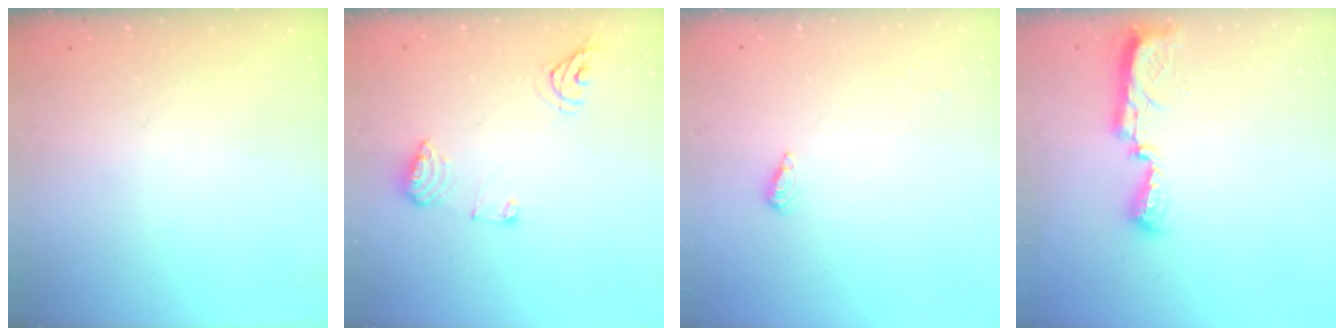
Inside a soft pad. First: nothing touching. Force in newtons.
{"total": 8.6, "press": 8.5, "slide": 0.1}
{"total": 2.2, "press": 2.2, "slide": 0.5}
{"total": 7.8, "press": 7.8, "slide": 0.8}